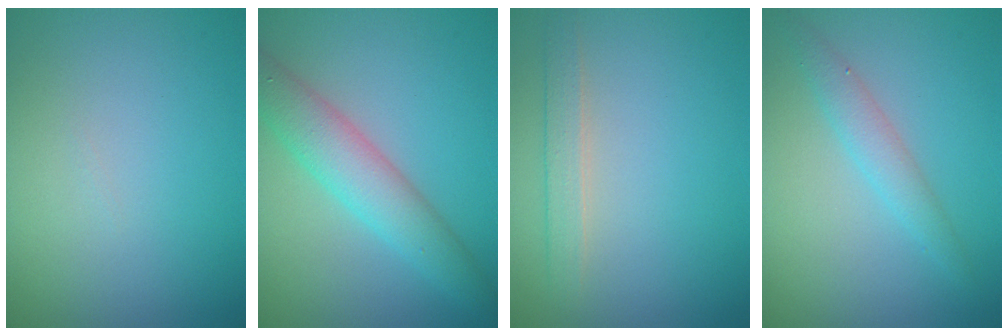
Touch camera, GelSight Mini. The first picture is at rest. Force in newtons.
{"total": 4.7, "press": 4.7, "slide": 0.1}
{"total": 1.8, "press": 1.8, "slide": 0.1}
{"total": 2.2, "press": 2.2, "slide": 0.0}